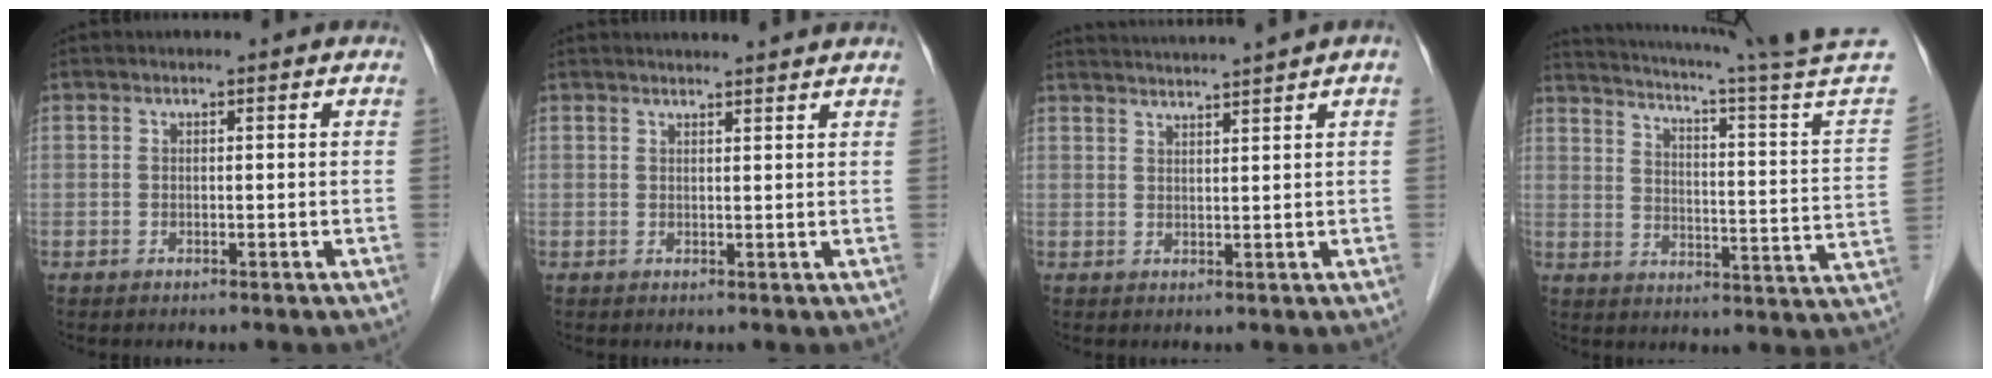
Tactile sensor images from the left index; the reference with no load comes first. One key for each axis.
{"total": 6.5, "fx": 6.2, "fy": -0.5, "fz": 1.8, "tx": -0.019, "ty": 0.022, "tz": 0.066}
{"total": 6.1, "fx": 5.5, "fy": -1.8, "fz": 1.9, "tx": -0.030, "ty": 0.011, "tz": 0.087}
{"total": 20.9, "fx": 17.7, "fy": -3.1, "fz": 10.6, "tx": -0.184, "ty": -0.076, "tz": 0.222}